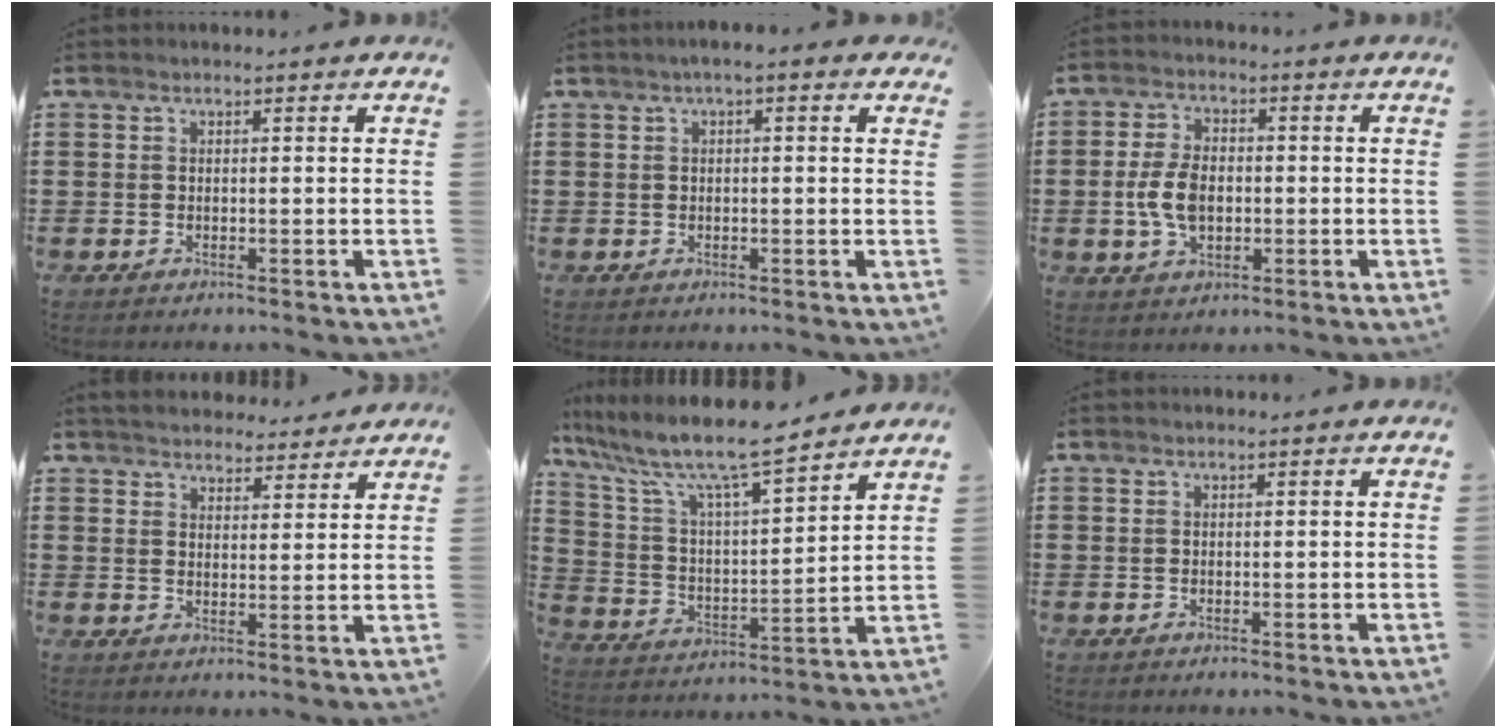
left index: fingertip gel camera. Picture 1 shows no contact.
{"total": 1.5, "force": [-0.3, 0.4, 1.4], "torque": [-0.024, 0.000, -0.007]}
{"total": 6.4, "force": [-0.6, 3.9, 5.0], "torque": [-0.122, 0.000, -0.017]}
{"total": 3.9, "force": [3.8, 0.6, 0.2], "torque": [-0.018, -0.014, 0.069]}
{"total": 9.5, "force": [7.9, 0.8, 5.2], "torque": [-0.135, -0.051, 0.128]}
{"total": 0.0}